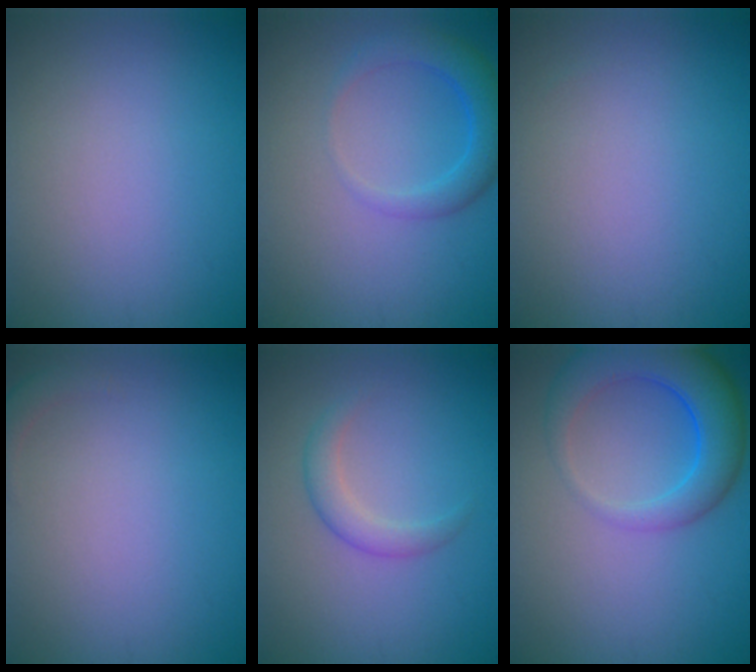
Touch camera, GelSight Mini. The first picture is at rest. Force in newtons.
{"total": 3.3, "press": 3.3, "slide": 0.2}
{"total": 0.0}
{"total": 1.0, "press": 1.0, "slide": 0.2}
{"total": 2.0, "press": 2.0, "slide": 0.1}
{"total": 6.1, "press": 6.0, "slide": 0.3}